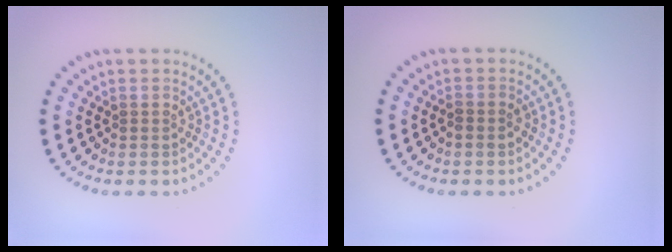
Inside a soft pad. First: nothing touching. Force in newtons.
{"total": 0.8, "press": 0.7, "slide": 0.4}